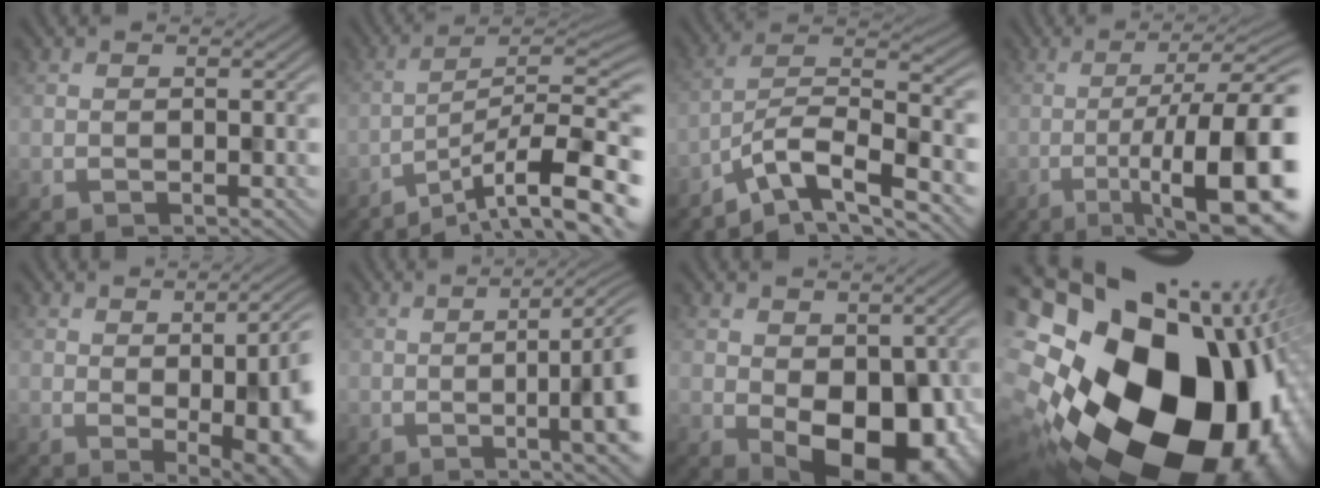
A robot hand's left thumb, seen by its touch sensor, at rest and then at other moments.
{"total": 13.8, "force": [-9.4, 2.6, 9.7], "torque": [-0.127, 0.004, -0.147]}
{"total": 9.6, "force": [-6.4, 3.1, 6.4], "torque": [-0.111, -0.002, -0.122]}
{"total": 15.6, "force": [-4.8, 4.6, 14.1], "torque": [-0.190, -0.010, -0.061]}
{"total": 13.6, "force": [0.6, 5.9, 12.2], "torque": [-0.115, 0.010, 0.019]}
{"total": 9.9, "force": [0.1, 2.3, 9.6], "torque": [-0.098, 0.007, 0.004]}
{"total": 11.3, "force": [-1.5, 7.6, 8.2], "torque": [-0.110, -0.037, 0.006]}
{"total": 23.3, "force": [-2.6, 18.3, 14.2], "torque": [-0.270, -0.078, -0.065]}